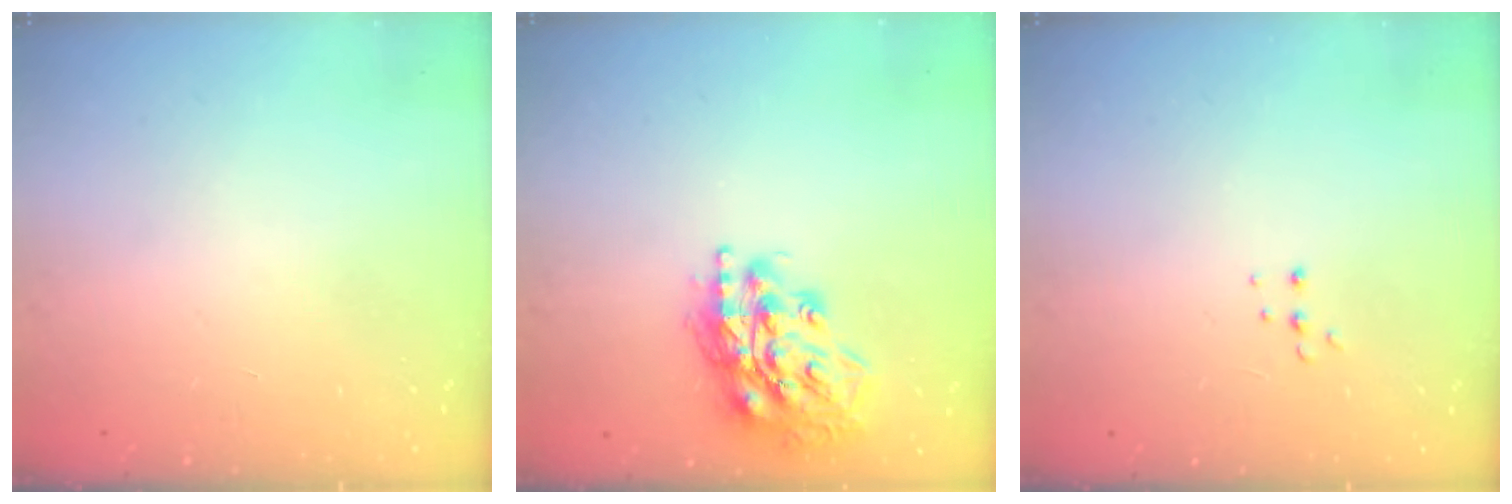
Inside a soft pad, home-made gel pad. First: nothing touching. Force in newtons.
{"total": 17.0, "press": 16.9, "slide": 2.3}
{"total": 4.0, "press": 3.9, "slide": 0.8}